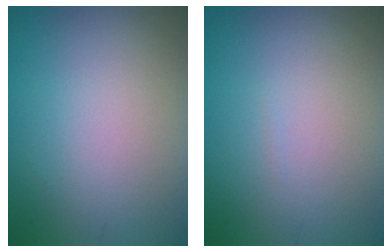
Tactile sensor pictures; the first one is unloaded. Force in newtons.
{"total": 0.0}